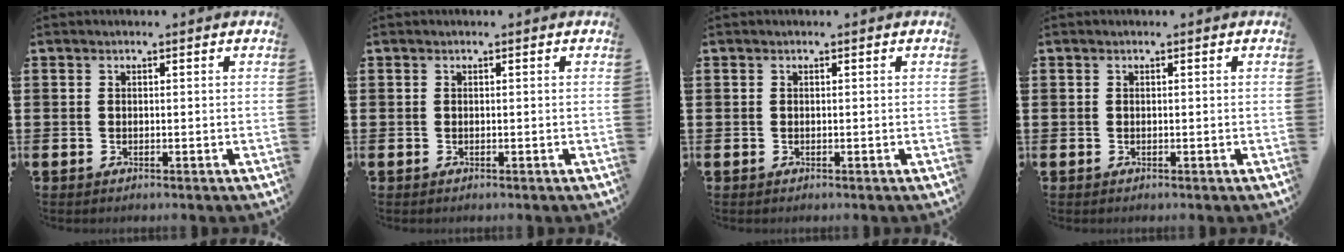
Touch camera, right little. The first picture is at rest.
{"total": 0.0}
{"total": 0.0}
{"total": 0.0}